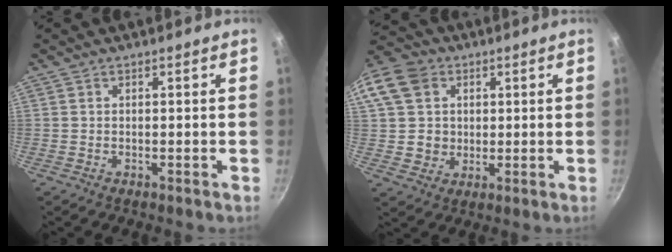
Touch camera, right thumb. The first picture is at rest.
{"total": 14.7, "force": [3.9, 12.5, 6.7], "torque": [-0.122, 0.017, 0.073]}